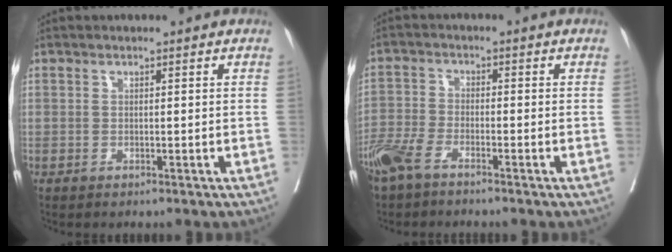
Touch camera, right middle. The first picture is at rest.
{"total": 5.5, "force": [-4.2, 1.4, 3.2], "torque": [-0.078, -0.009, -0.090]}